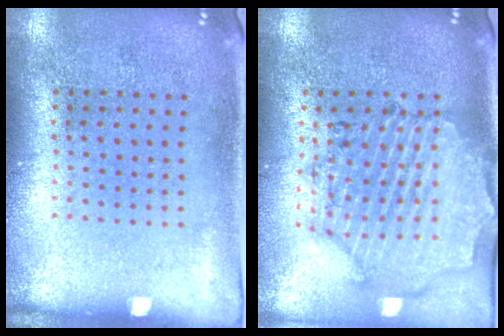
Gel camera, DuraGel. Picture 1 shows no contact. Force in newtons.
{"total": 1.6, "press": 1.6, "slide": 0.4}